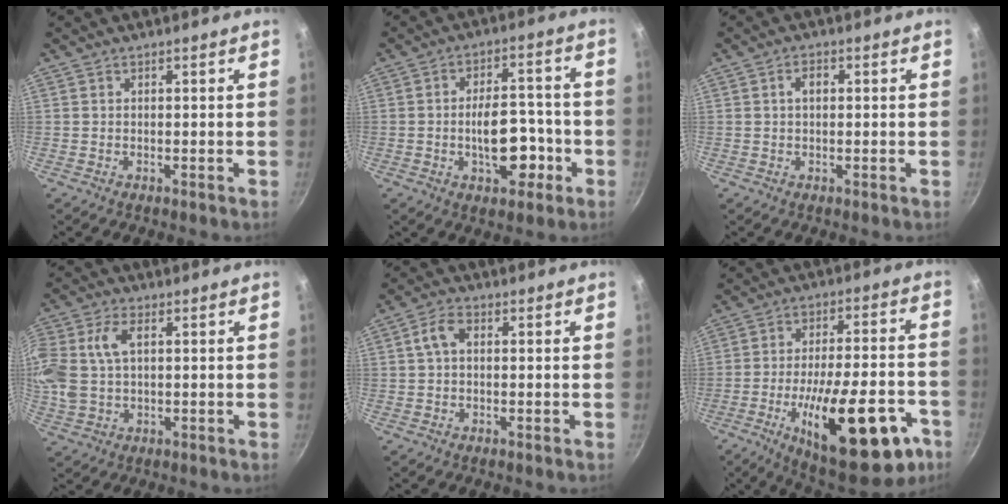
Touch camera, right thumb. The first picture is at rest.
{"total": 10.3, "force": [-2.8, 5.7, 8.1], "torque": [-0.102, 0.031, -0.042]}
{"total": 2.3, "force": [0.4, 1.4, 1.8], "torque": [-0.026, 0.008, 0.005]}
{"total": 13.2, "force": [2.3, 8.2, 10.1], "torque": [-0.260, 0.012, 0.047]}
{"total": 4.0, "force": [0.6, 2.5, 3.1], "torque": [-0.061, 0.013, 0.007]}
{"total": 23.9, "force": [-9.7, 8.7, 20.0], "torque": [-0.288, 0.031, -0.134]}